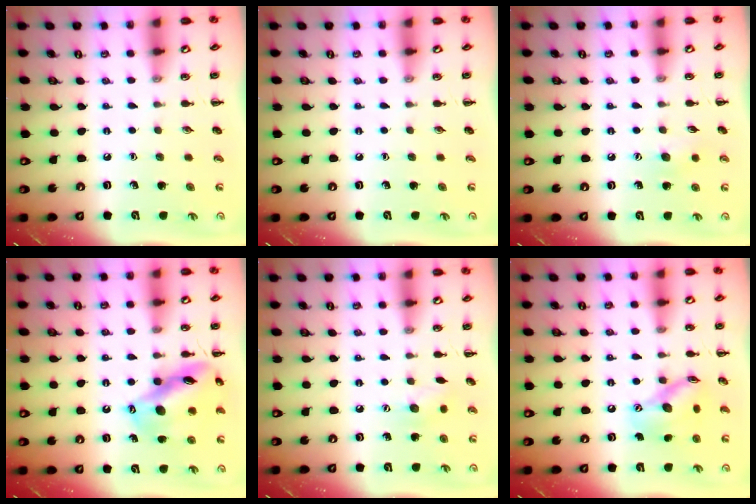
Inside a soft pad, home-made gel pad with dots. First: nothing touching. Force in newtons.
{"total": 0.0}
{"total": 5.6, "press": 5.5, "slide": 1.3}
{"total": 15.8, "press": 15.7, "slide": 1.9}
{"total": 6.7, "press": 6.5, "slide": 1.4}
{"total": 12.7, "press": 12.7, "slide": 1.4}